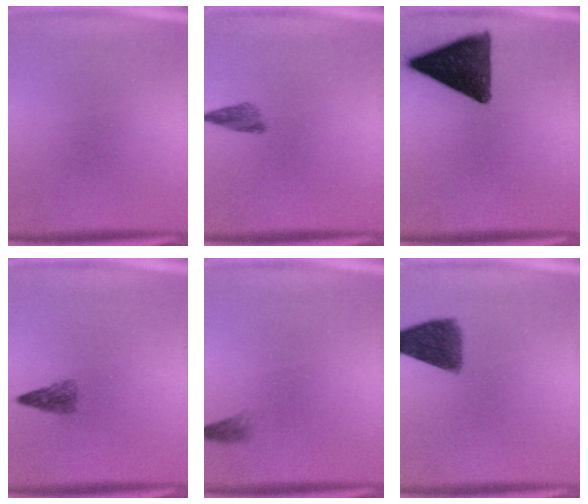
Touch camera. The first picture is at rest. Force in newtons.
{"total": 2.1}
{"total": 13.0}
{"total": 2.2}
{"total": 1.1}
{"total": 7.6}